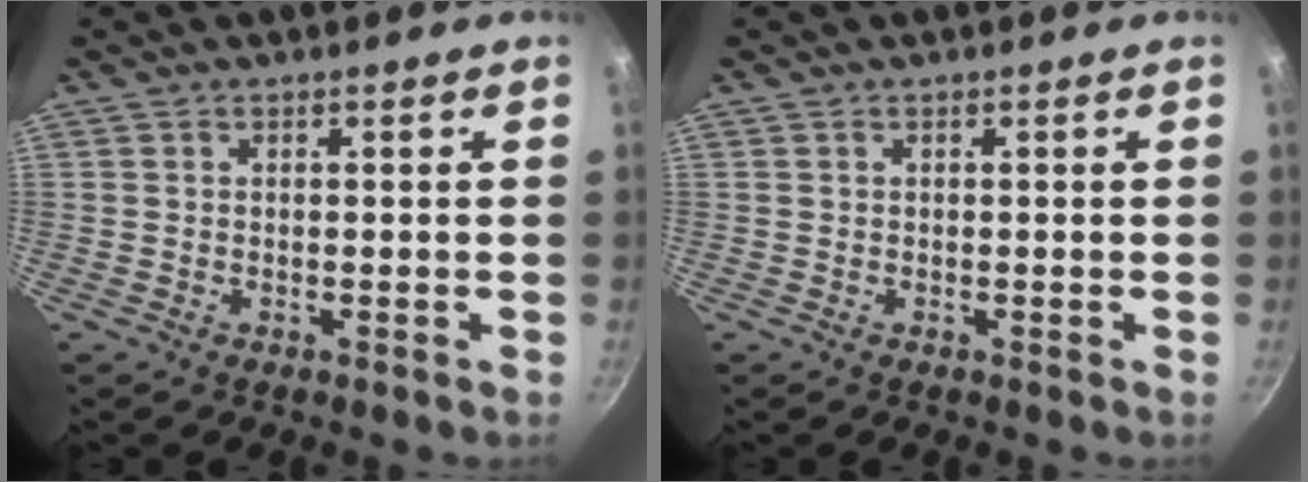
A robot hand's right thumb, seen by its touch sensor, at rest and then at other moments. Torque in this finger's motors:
{"motor_torque": [0.00, 0.00, 0.00, 0.00, 0.01]}